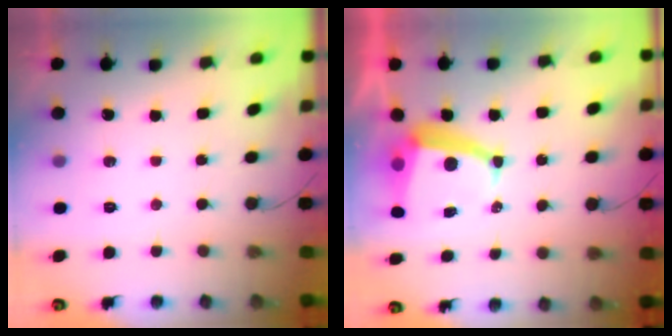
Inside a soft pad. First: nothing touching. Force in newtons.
{"total": 7.0, "press": 7.0, "slide": 0.5}